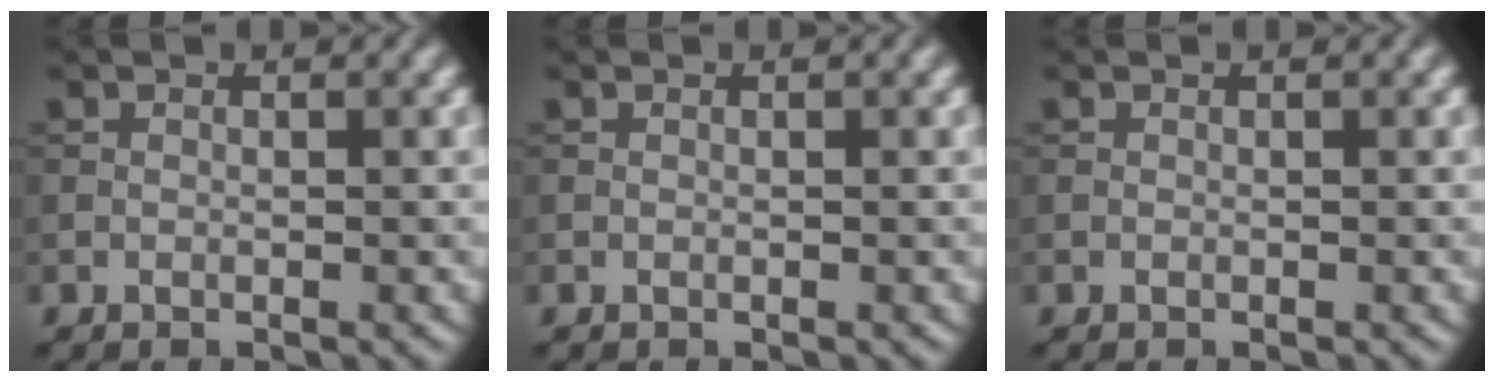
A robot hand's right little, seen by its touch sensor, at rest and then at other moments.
{"total": 0.0}
{"total": 0.0}